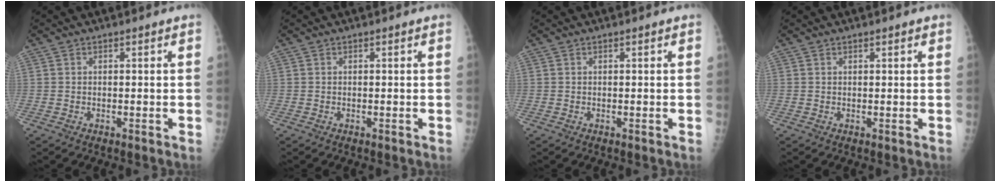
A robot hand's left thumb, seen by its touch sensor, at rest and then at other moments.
{"total": 0.0}
{"total": 0.0}
{"total": 0.9, "force": [0.7, 0.3, 0.6], "torque": [-0.008, -0.002, 0.008]}